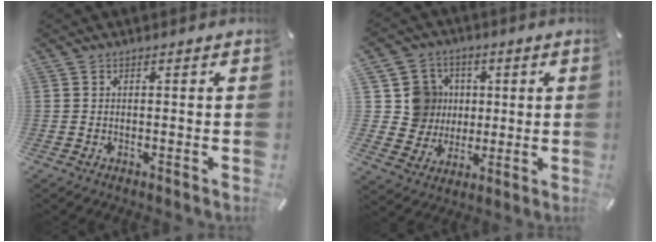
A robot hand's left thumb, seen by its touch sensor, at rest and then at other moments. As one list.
[{"total": 12.2, "force": [1.9, 11.8, 2.7], "torque": [-0.052, 0.002, 0.048]}]